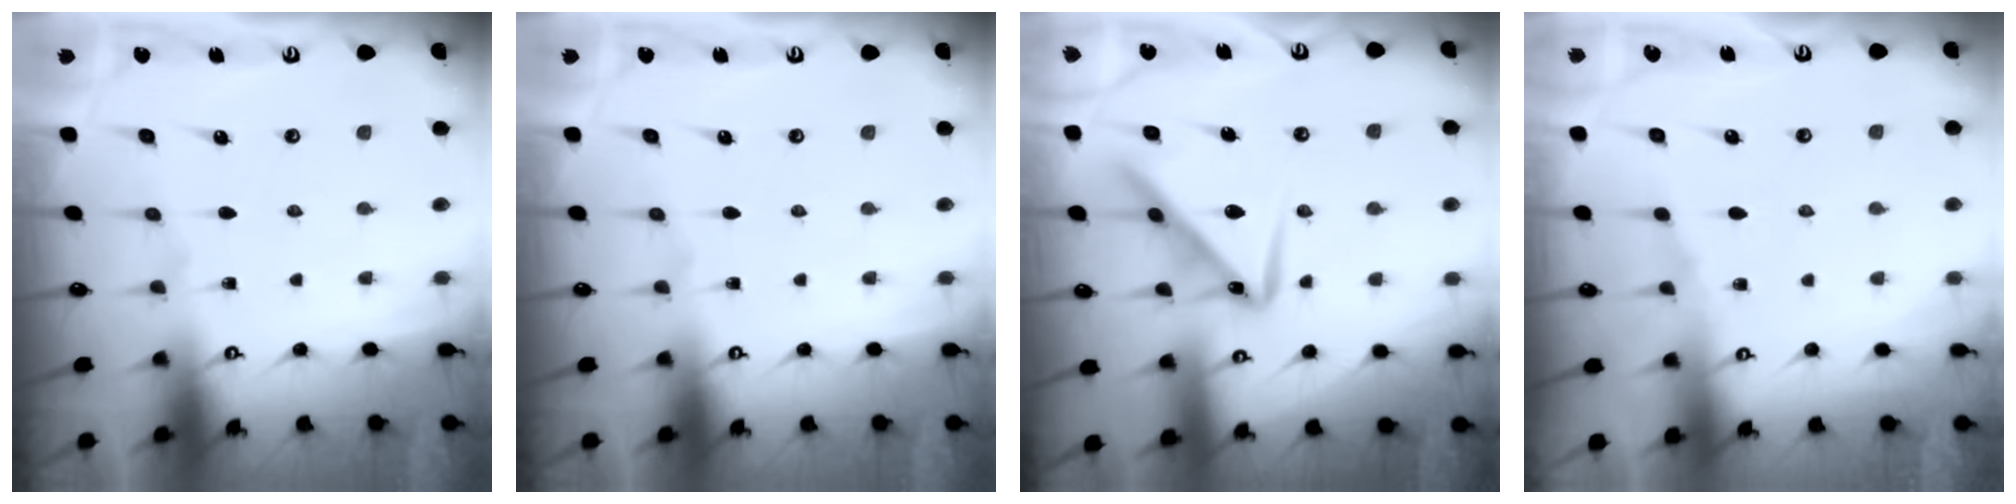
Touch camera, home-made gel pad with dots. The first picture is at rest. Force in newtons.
{"total": 0.0}
{"total": 12.2, "press": 12.2, "slide": 0.7}
{"total": 3.5, "press": 3.4, "slide": 0.7}